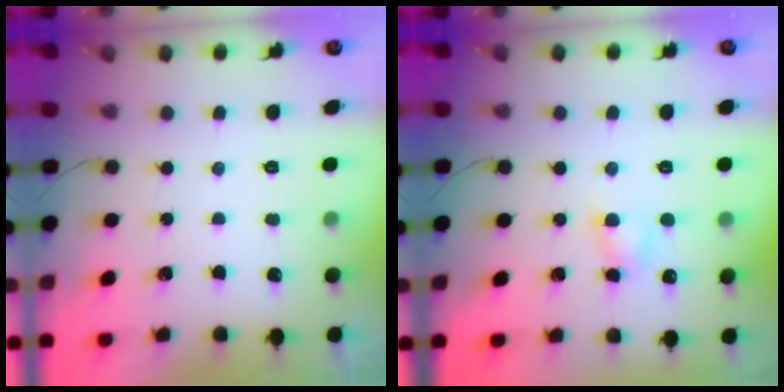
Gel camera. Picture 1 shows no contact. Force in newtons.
{"total": 3.9, "press": 3.7, "slide": 1.1}